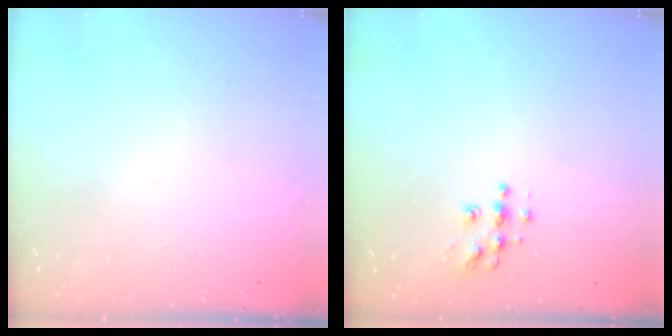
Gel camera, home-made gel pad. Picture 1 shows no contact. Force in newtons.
{"total": 7.5, "press": 7.5, "slide": 0.3}